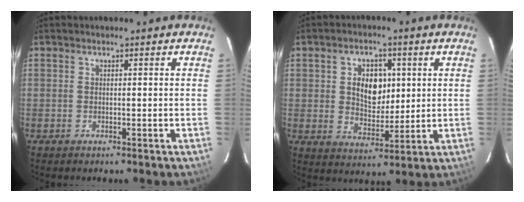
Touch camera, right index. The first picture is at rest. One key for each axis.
{"total": 8.4, "fx": 1.8, "fy": 5.8, "fz": 5.8, "tx": -0.100, "ty": 0.011, "tz": 0.036}